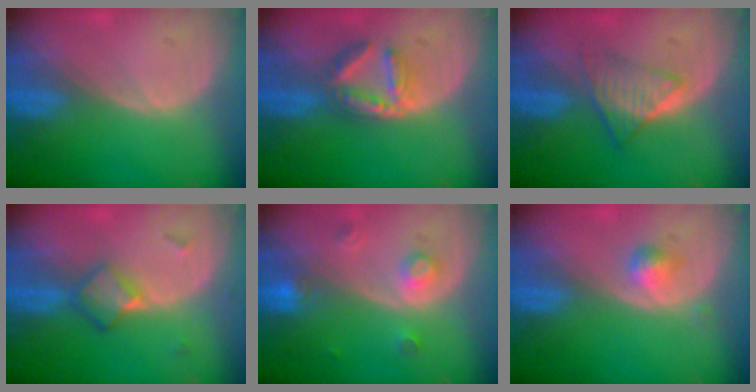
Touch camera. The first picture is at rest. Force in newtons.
{"total": 5.8, "press": 5.5, "slide": 1.6}
{"total": 6.0, "press": 5.1, "slide": 3.2}
{"total": 4.8, "press": 4.2, "slide": 2.2}
{"total": 3.5, "press": 3.1, "slide": 1.7}
{"total": 2.0, "press": 2.0, "slide": 0.2}